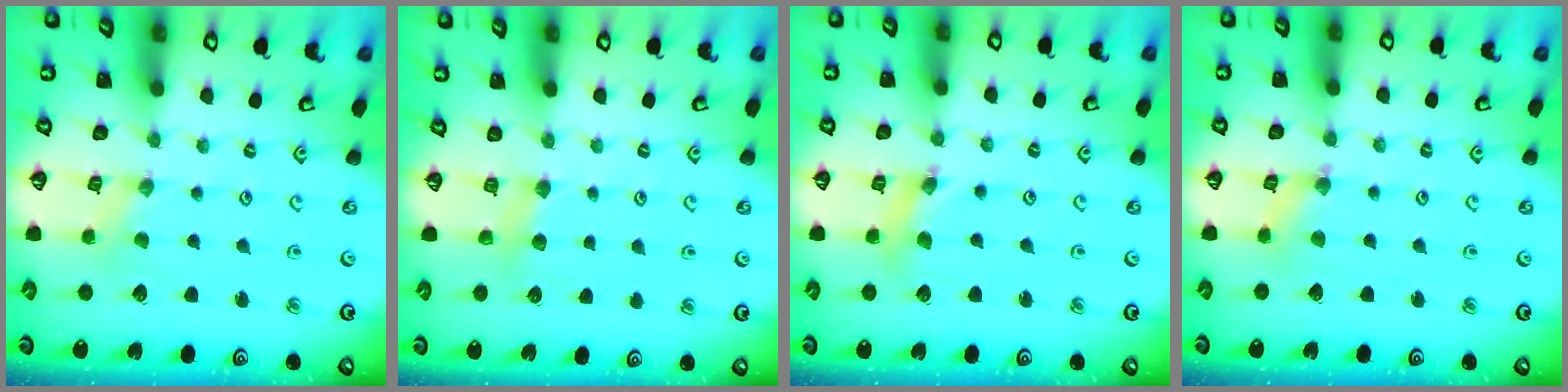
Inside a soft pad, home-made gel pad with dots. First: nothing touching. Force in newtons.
{"total": 3.9, "press": 3.9, "slide": 0.5}
{"total": 4.9, "press": 4.9, "slide": 0.5}
{"total": 2.4, "press": 2.4, "slide": 0.2}